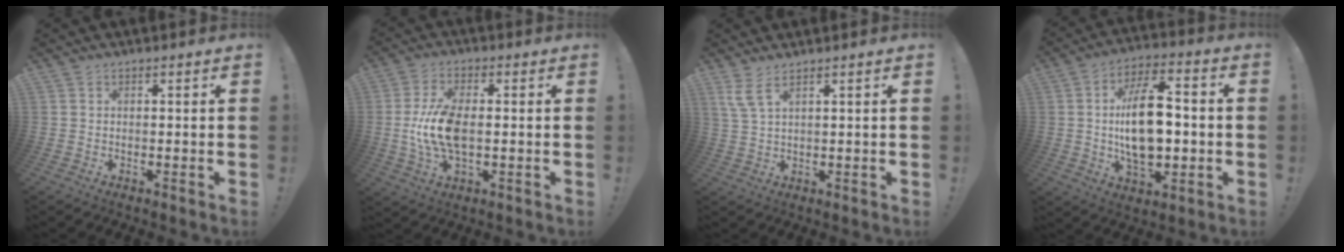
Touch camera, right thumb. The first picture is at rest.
{"total": 11.6, "force": [-0.6, 5.8, 10.1], "torque": [-0.190, -0.001, -0.007]}
{"total": 4.4, "force": [2.8, 0.7, 3.3], "torque": [-0.071, -0.008, 0.052]}
{"total": 18.3, "force": [-0.7, 10.0, 15.3], "torque": [-0.261, 0.006, -0.015]}